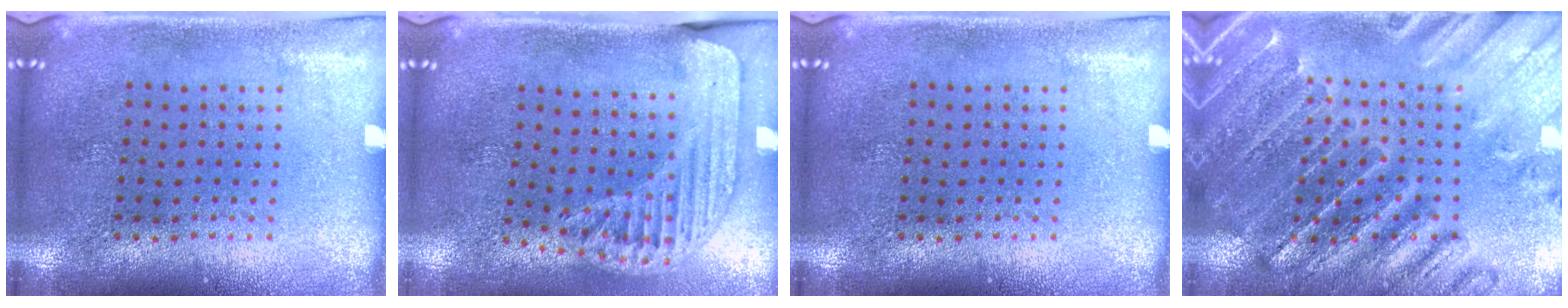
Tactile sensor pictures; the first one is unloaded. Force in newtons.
{"total": 1.5, "press": 1.5, "slide": 0.3}
{"total": 0.0}
{"total": 2.0, "press": 2.0, "slide": 0.1}